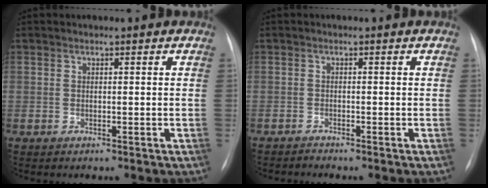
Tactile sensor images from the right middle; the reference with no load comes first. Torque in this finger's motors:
{"motor_torque": [-0.28, -0.18, -0.03, -0.01]}